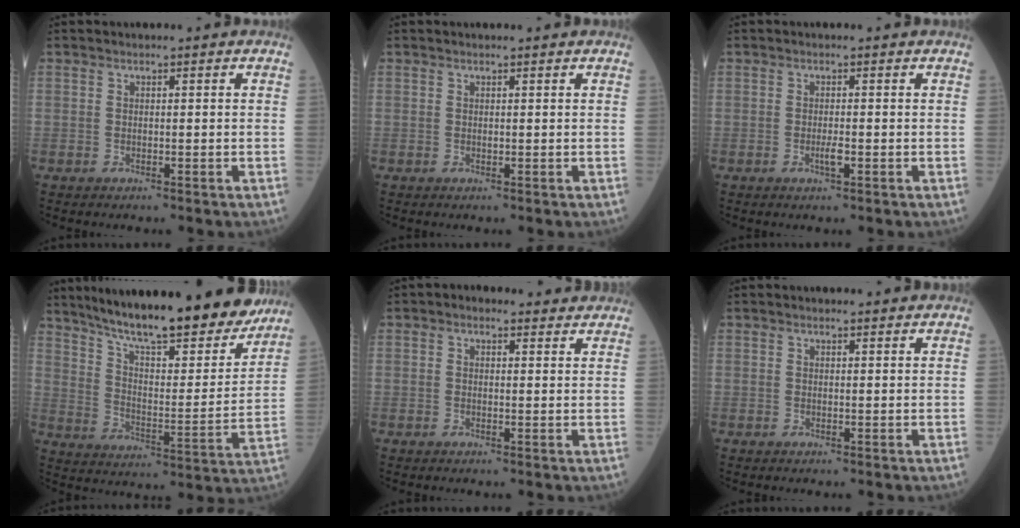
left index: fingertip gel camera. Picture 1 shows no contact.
{"total": 0.7, "force": [0.6, 0.2, 0.4], "torque": [-0.012, 0.005, 0.009]}
{"total": 1.3, "force": [-0.3, 0.1, 1.2], "torque": [-0.025, -0.002, -0.004]}
{"total": 25.3, "force": [21.3, 4.0, 13.0], "torque": [-0.204, -0.024, 0.302]}
{"total": 3.0, "force": [2.5, 1.4, 1.0], "torque": [-0.013, 0.017, 0.026]}
{"total": 1.6, "force": [1.6, 0.1, 0.3], "torque": [-0.011, 0.004, 0.020]}